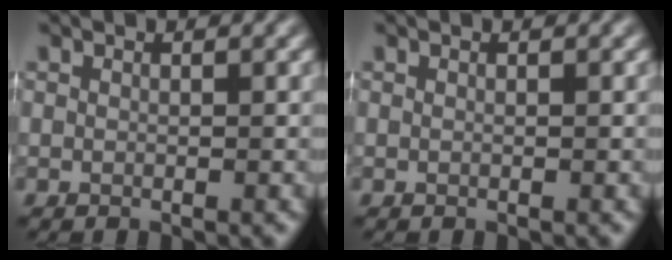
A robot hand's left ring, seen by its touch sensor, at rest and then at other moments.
{"total": 0.0}